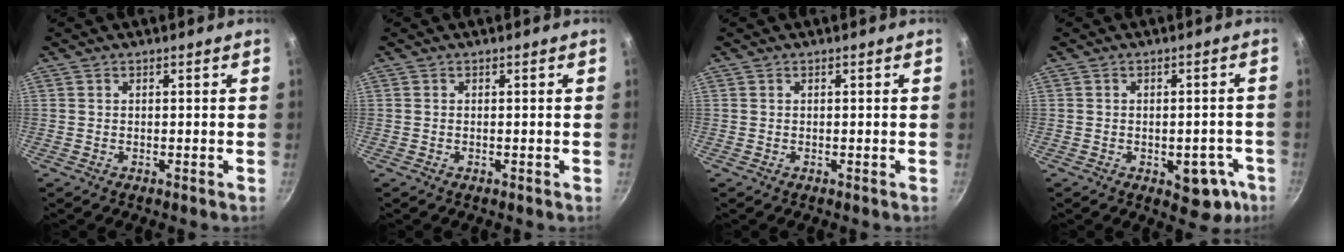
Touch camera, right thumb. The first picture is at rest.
{"total": 0.0}
{"total": 0.0}
{"total": 8.5, "force": [-3.2, 4.9, 6.1], "torque": [-0.025, 0.021, -0.033]}